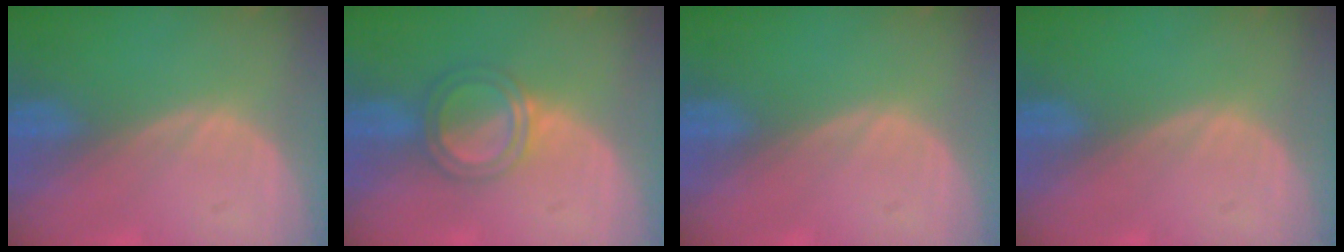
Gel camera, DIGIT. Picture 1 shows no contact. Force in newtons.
{"total": 5.1, "press": 4.6, "slide": 2.1}
{"total": 0.0}
{"total": 0.0}